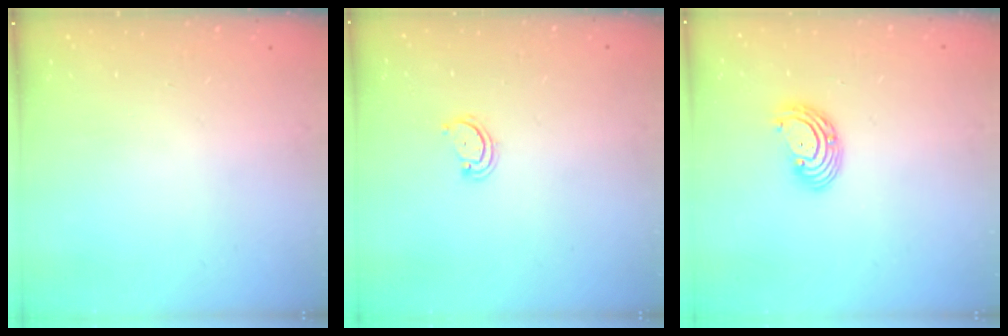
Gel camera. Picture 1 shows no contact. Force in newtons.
{"total": 2.6, "press": 2.6, "slide": 0.3}
{"total": 5.8, "press": 5.8, "slide": 0.7}